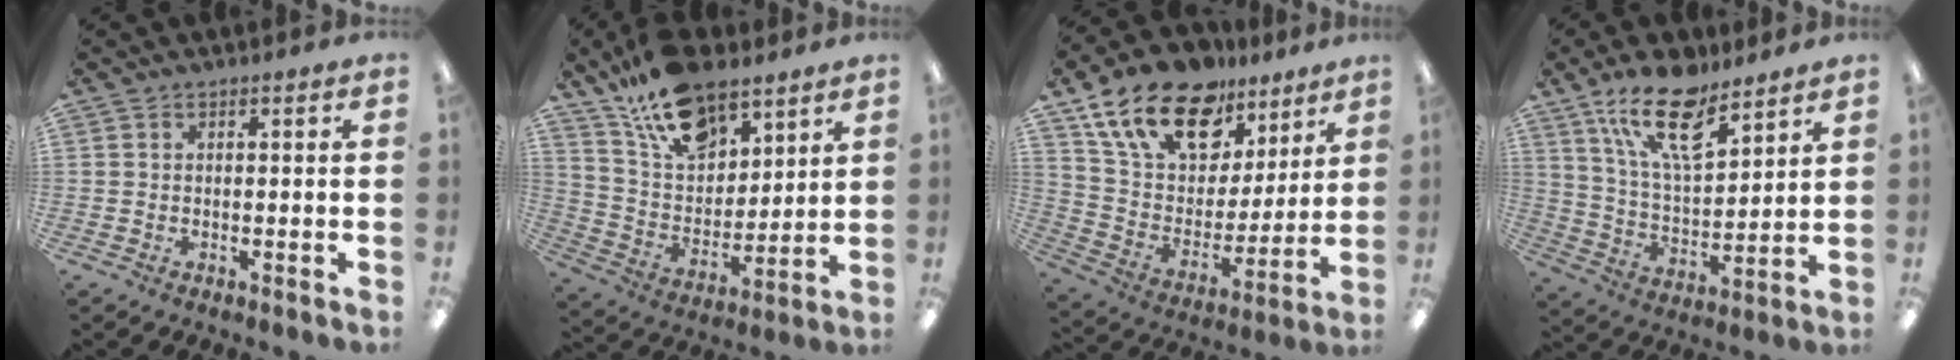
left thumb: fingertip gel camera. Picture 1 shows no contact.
{"total": 17.6, "force": [12.4, 8.8, 8.9], "torque": [-0.160, -0.063, 0.225]}
{"total": 19.8, "force": [13.0, 11.5, 9.4], "torque": [-0.173, -0.064, 0.239]}
{"total": 17.1, "force": [11.6, 6.9, 10.6], "torque": [-0.190, -0.050, 0.203]}